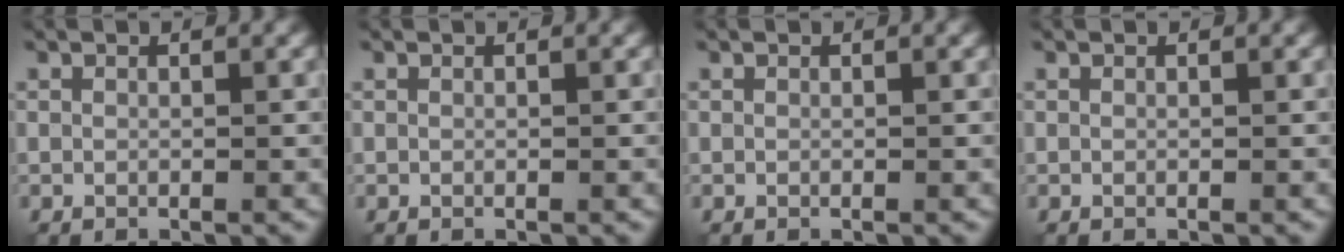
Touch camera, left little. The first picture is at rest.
{"total": 0.0}
{"total": 0.0}
{"total": 0.0}